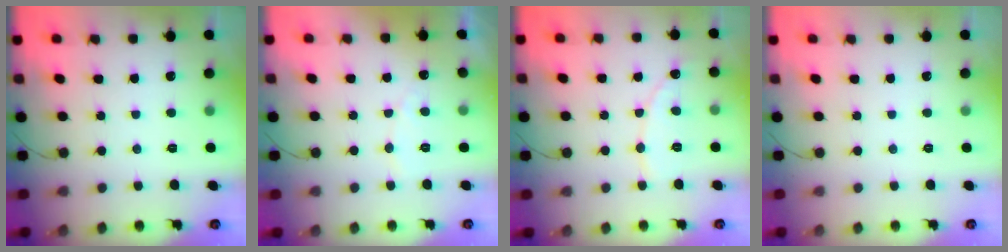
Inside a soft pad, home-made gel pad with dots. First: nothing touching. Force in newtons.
{"total": 5.0, "press": 4.9, "slide": 0.4}
{"total": 7.5, "press": 7.4, "slide": 0.6}
{"total": 0.0}